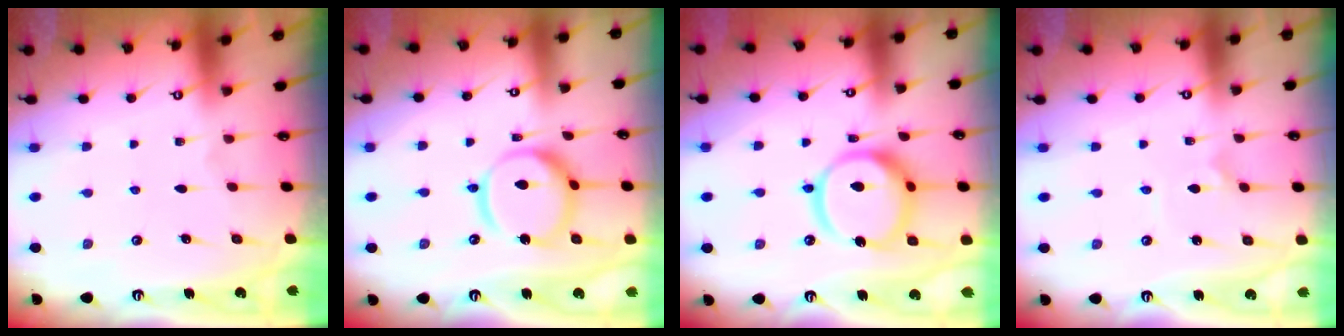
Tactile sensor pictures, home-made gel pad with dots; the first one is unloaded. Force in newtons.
{"total": 14.1, "press": 14.0, "slide": 1.5}
{"total": 16.5, "press": 16.4, "slide": 1.9}
{"total": 1.1, "press": 1.0, "slide": 0.2}